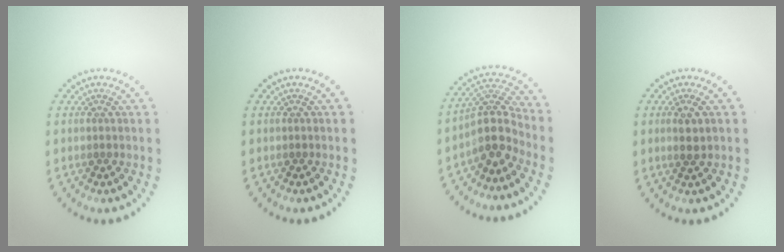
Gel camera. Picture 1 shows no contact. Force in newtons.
{"total": 0.0}
{"total": 4.1, "press": 3.2, "slide": 2.5}
{"total": 1.0, "press": 0.9, "slide": 0.4}